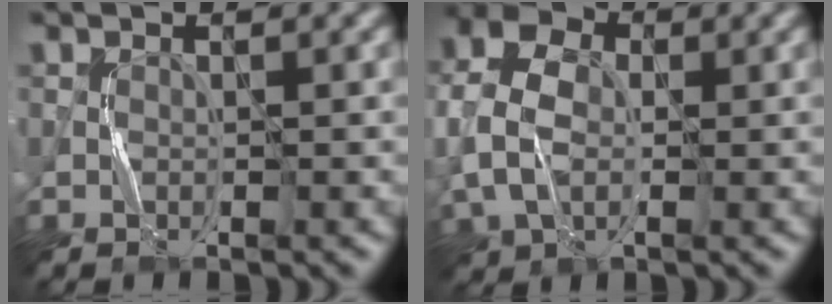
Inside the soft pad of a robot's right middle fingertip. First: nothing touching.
{"total": 7.3, "force": [-0.1, 5.4, 4.9], "torque": [-0.137, 0.006, -0.006]}